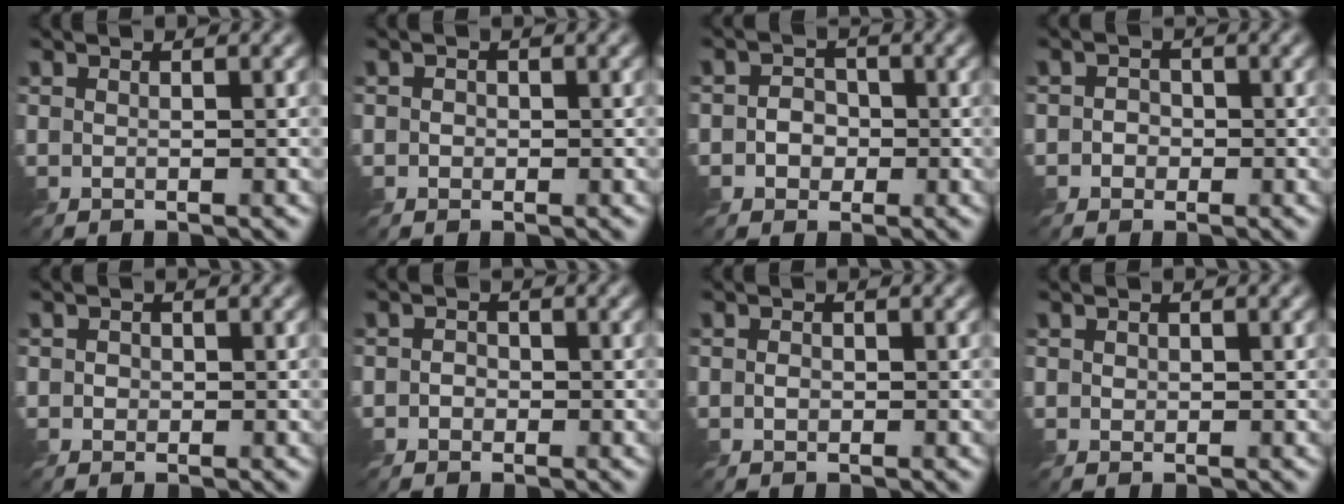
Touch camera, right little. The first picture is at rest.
{"total": 1.0, "force": [-0.2, 1.0, 0.3], "torque": [-0.001, -0.003, -0.004]}
{"total": 2.4, "force": [-0.7, 2.1, 1.0], "torque": [-0.002, -0.001, -0.024]}
{"total": 1.6, "force": [-0.5, 1.5, 0.4], "torque": [0.004, -0.002, -0.015]}
{"total": 1.0, "force": [-0.1, 1.0, 0.2], "torque": [0.000, -0.004, -0.002]}
{"total": 1.3, "force": [-0.5, 1.2, 0.4], "torque": [-0.002, -0.002, -0.014]}
{"total": 0.8, "force": [-0.3, 0.7, 0.3], "torque": [-0.006, -0.002, -0.008]}
{"total": 0.7, "force": [0.1, 0.6, 0.1], "torque": [-0.003, -0.002, 0.003]}